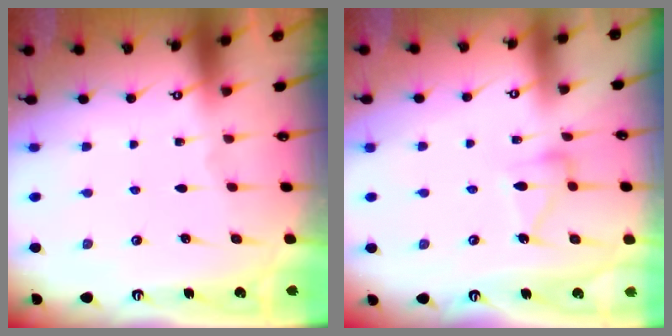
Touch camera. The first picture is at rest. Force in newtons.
{"total": 10.4, "press": 10.4, "slide": 0.5}